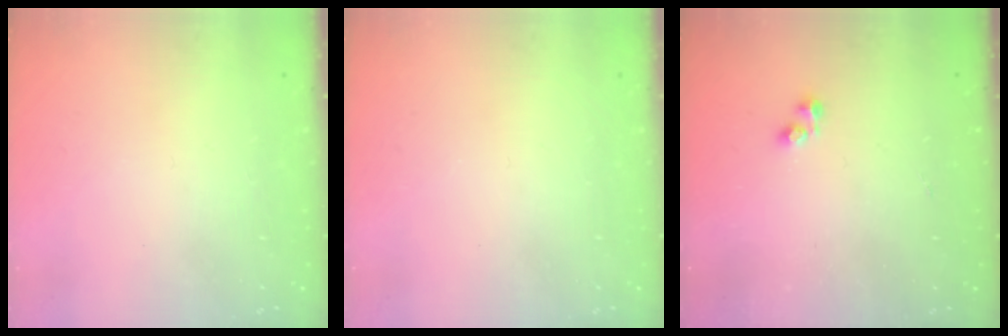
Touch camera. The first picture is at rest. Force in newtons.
{"total": 0.0}
{"total": 2.3, "press": 2.2, "slide": 0.3}